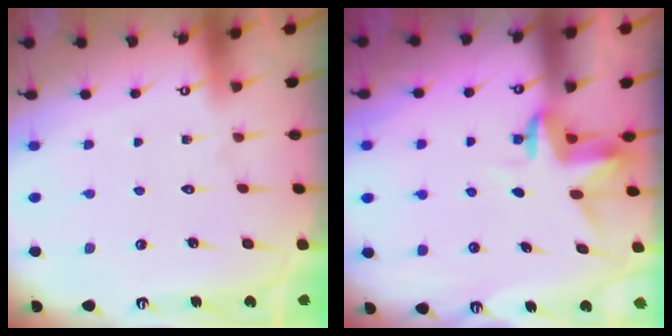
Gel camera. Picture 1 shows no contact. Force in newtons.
{"total": 3.6, "press": 3.6, "slide": 0.2}